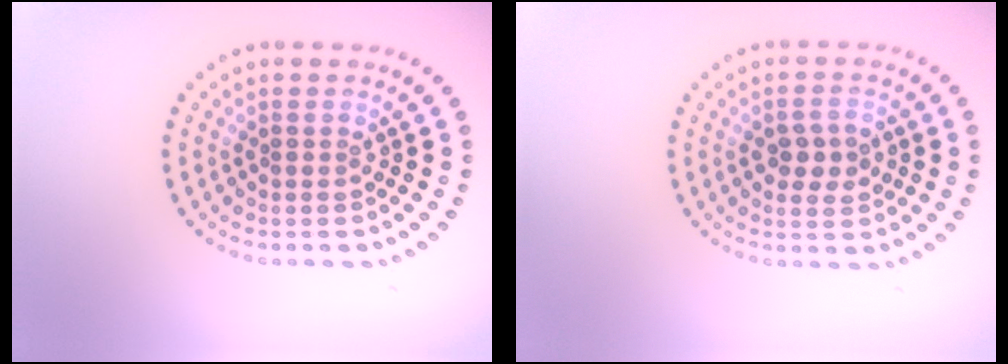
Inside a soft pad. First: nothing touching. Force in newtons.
{"total": 2.5, "press": 2.5, "slide": 0.1}